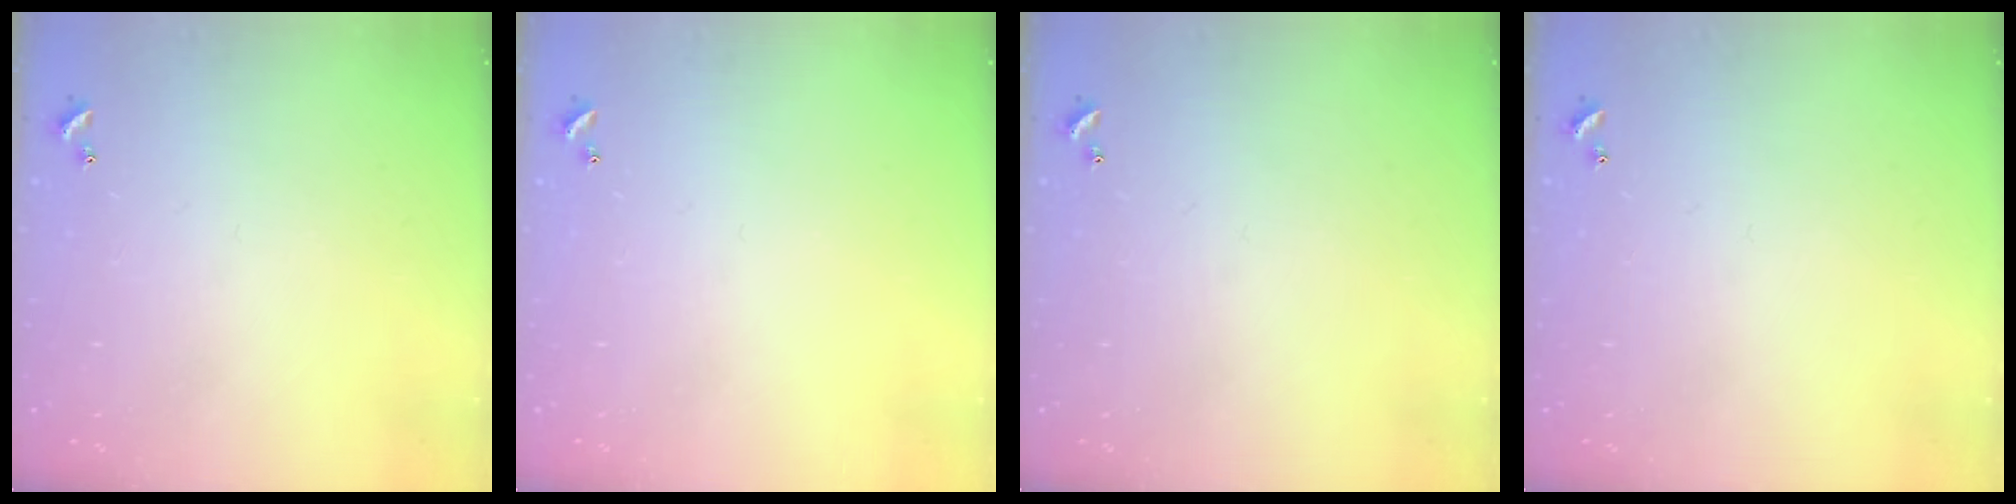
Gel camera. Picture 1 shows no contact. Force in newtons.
{"total": 0.0}
{"total": 0.0}
{"total": 0.0}